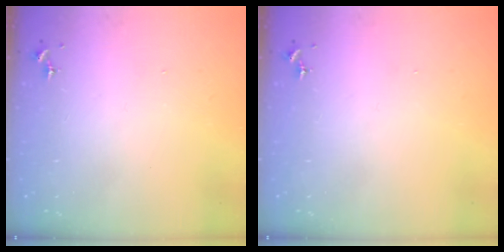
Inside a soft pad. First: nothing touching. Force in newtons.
{"total": 0.0}